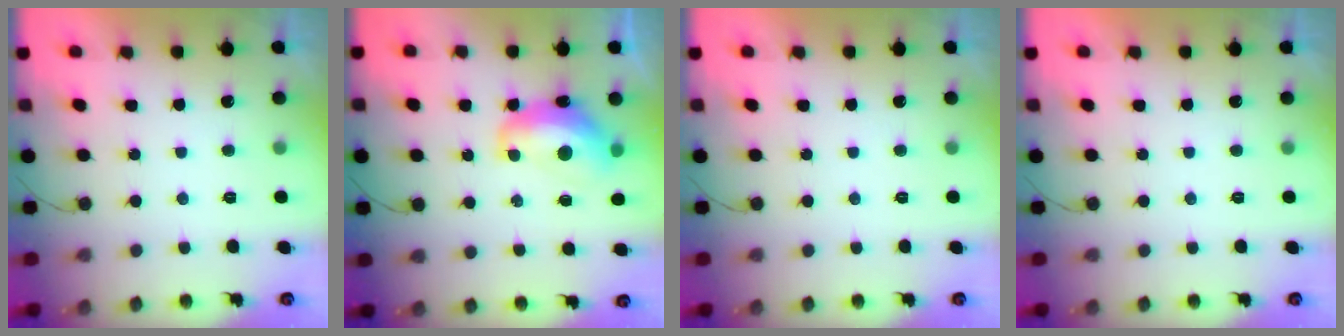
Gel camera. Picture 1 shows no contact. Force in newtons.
{"total": 11.9, "press": 11.9, "slide": 1.0}
{"total": 0.0}
{"total": 0.0}